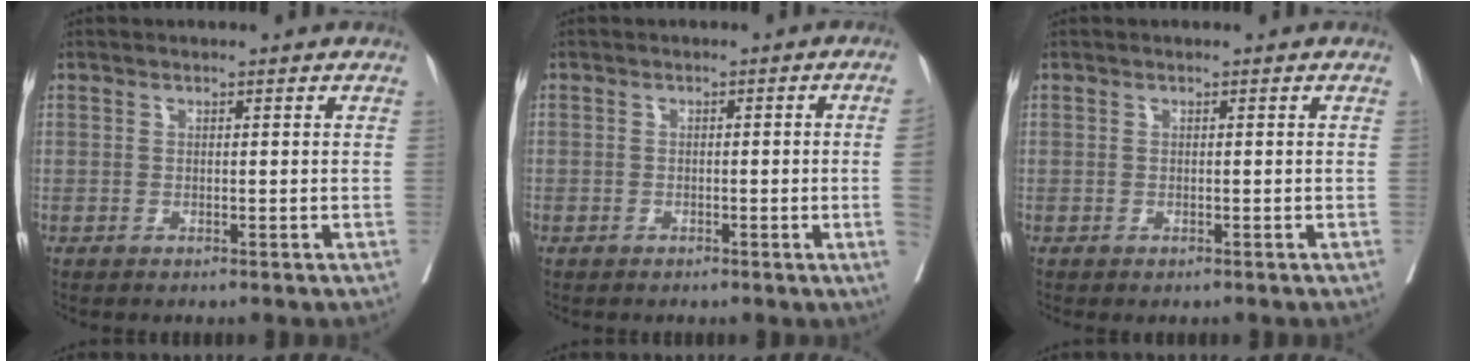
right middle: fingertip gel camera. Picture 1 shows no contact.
{"total": 3.0, "force": [-0.7, -0.6, 2.9], "torque": [-0.038, 0.002, -0.009]}
{"total": 0.0}